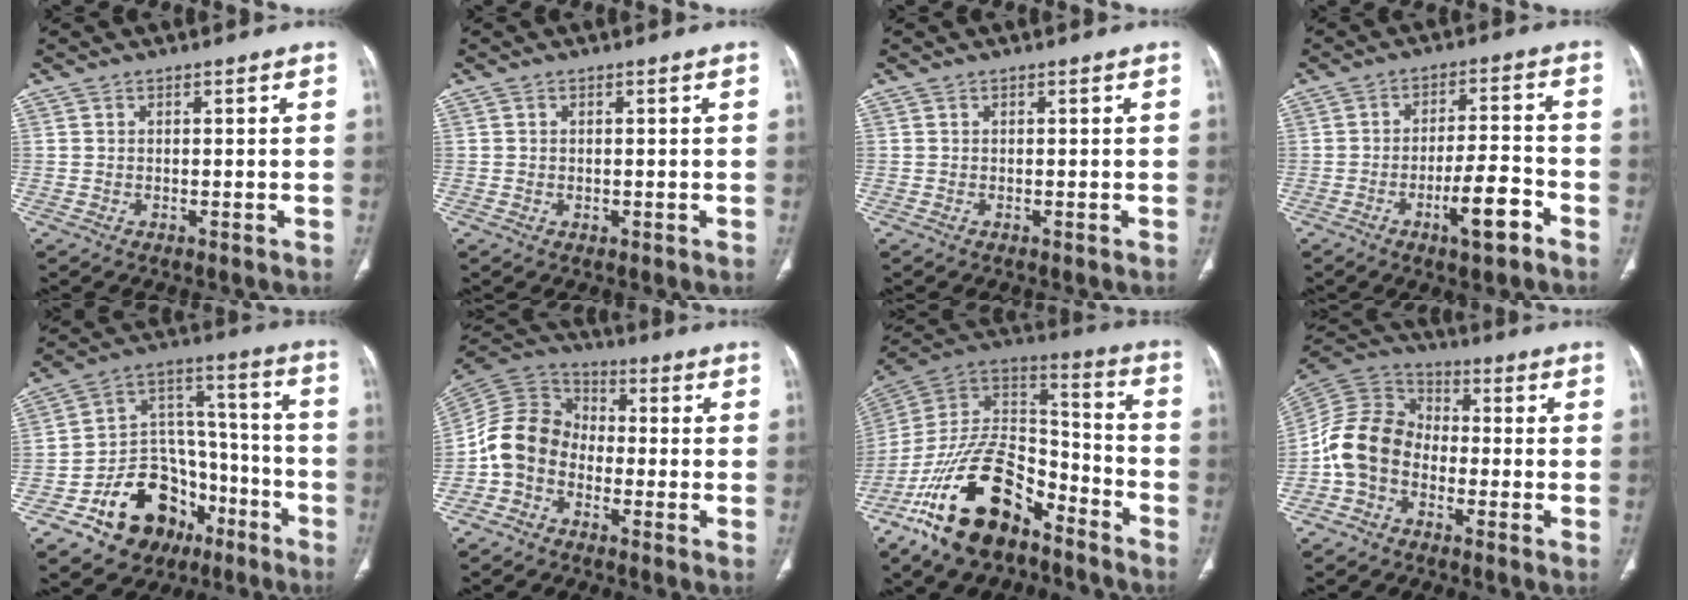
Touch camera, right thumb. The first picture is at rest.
{"total": 0.5, "force": [0.0, 0.5, 0.2], "torque": [-0.002, 0.000, -0.001]}
{"total": 0.0}
{"total": 8.7, "force": [-4.6, 2.1, 7.1], "torque": [-0.111, 0.032, -0.072]}
{"total": 20.6, "force": [-10.4, 14.5, 10.3], "torque": [-0.104, 0.101, -0.157]}
{"total": 10.4, "force": [-3.4, 8.3, 5.2], "torque": [-0.094, 0.053, -0.082]}
{"total": 24.1, "force": [-14.4, 12.4, 14.8], "torque": [-0.269, 0.077, -0.256]}
{"total": 11.3, "force": [-3.4, 8.7, 6.4], "torque": [-0.123, 0.051, -0.082]}